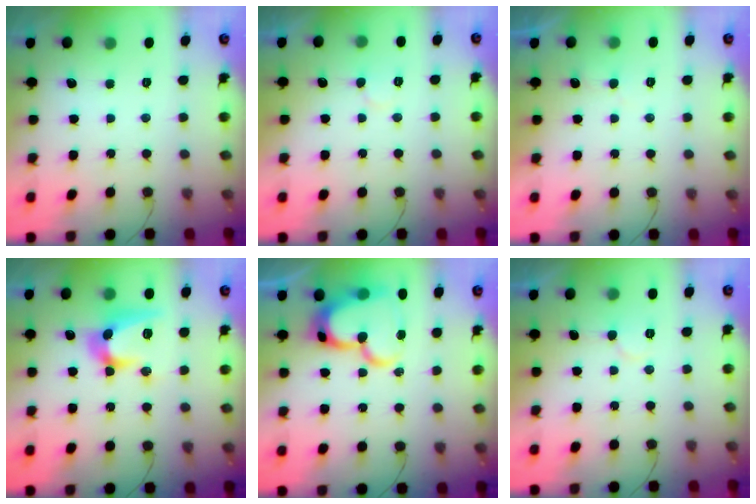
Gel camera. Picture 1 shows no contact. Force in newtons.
{"total": 6.1, "press": 6.1, "slide": 0.4}
{"total": 4.9, "press": 4.9, "slide": 0.3}
{"total": 14.4, "press": 14.3, "slide": 0.7}
{"total": 18.8, "press": 18.7, "slide": 1.9}
{"total": 6.6, "press": 6.6, "slide": 0.4}